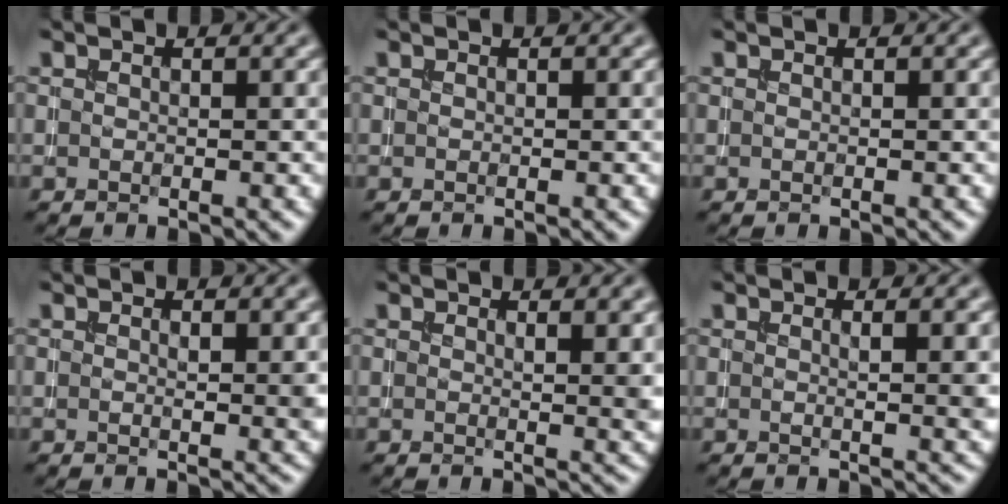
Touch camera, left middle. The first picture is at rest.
{"total": 0.0}
{"total": 0.0}
{"total": 1.4, "force": [0.4, 0.4, 1.3], "torque": [-0.015, -0.005, 0.010]}
{"total": 1.8, "force": [1.1, 0.3, 1.4], "torque": [-0.013, -0.006, 0.020]}
{"total": 1.6, "force": [0.5, 0.2, 1.5], "torque": [-0.013, -0.002, 0.007]}